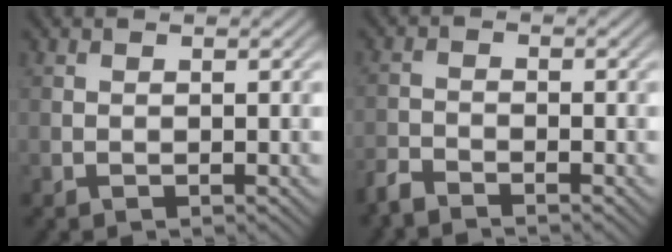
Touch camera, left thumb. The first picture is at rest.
{"total": 2.7, "force": [-2.5, 0.4, 0.9], "torque": [-0.023, -0.009, -0.061]}